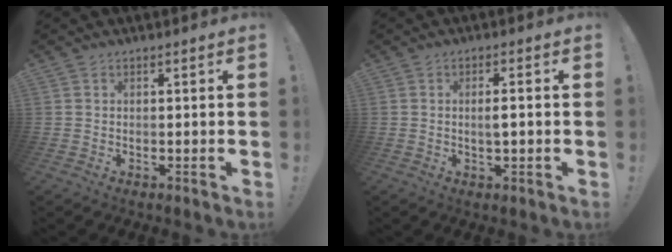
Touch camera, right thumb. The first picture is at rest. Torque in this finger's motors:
{"motor_torque": [0.01, -0.12, 0.04, 0.23, 0.10]}